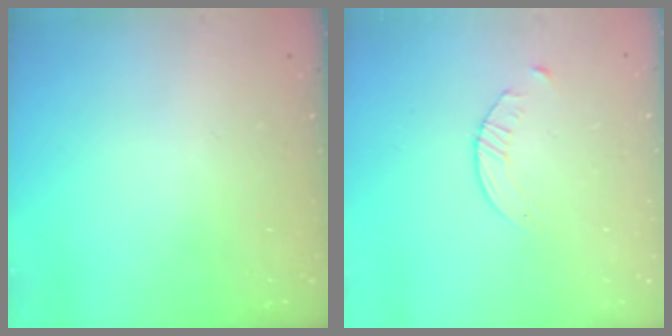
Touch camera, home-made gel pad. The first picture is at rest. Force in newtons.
{"total": 2.8, "press": 2.7, "slide": 0.3}